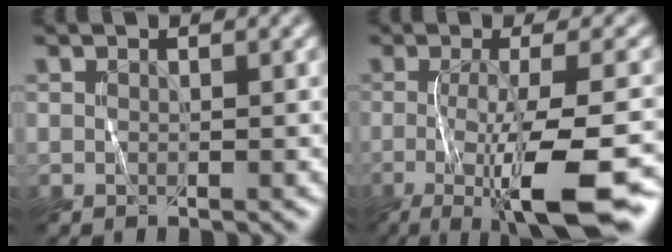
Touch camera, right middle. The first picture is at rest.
{"total": 10.2, "force": [-4.0, 2.2, 9.1], "torque": [-0.130, -0.013, -0.069]}